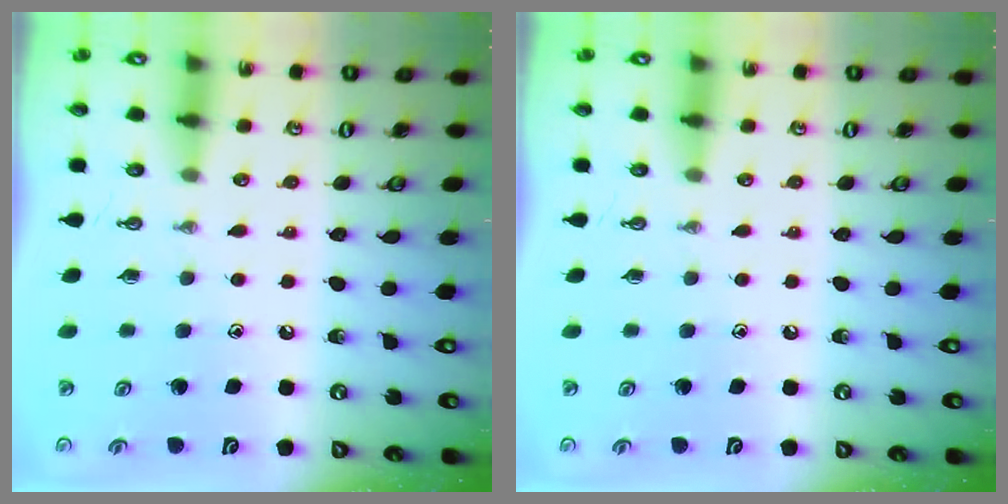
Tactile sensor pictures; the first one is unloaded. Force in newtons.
{"total": 0.0}